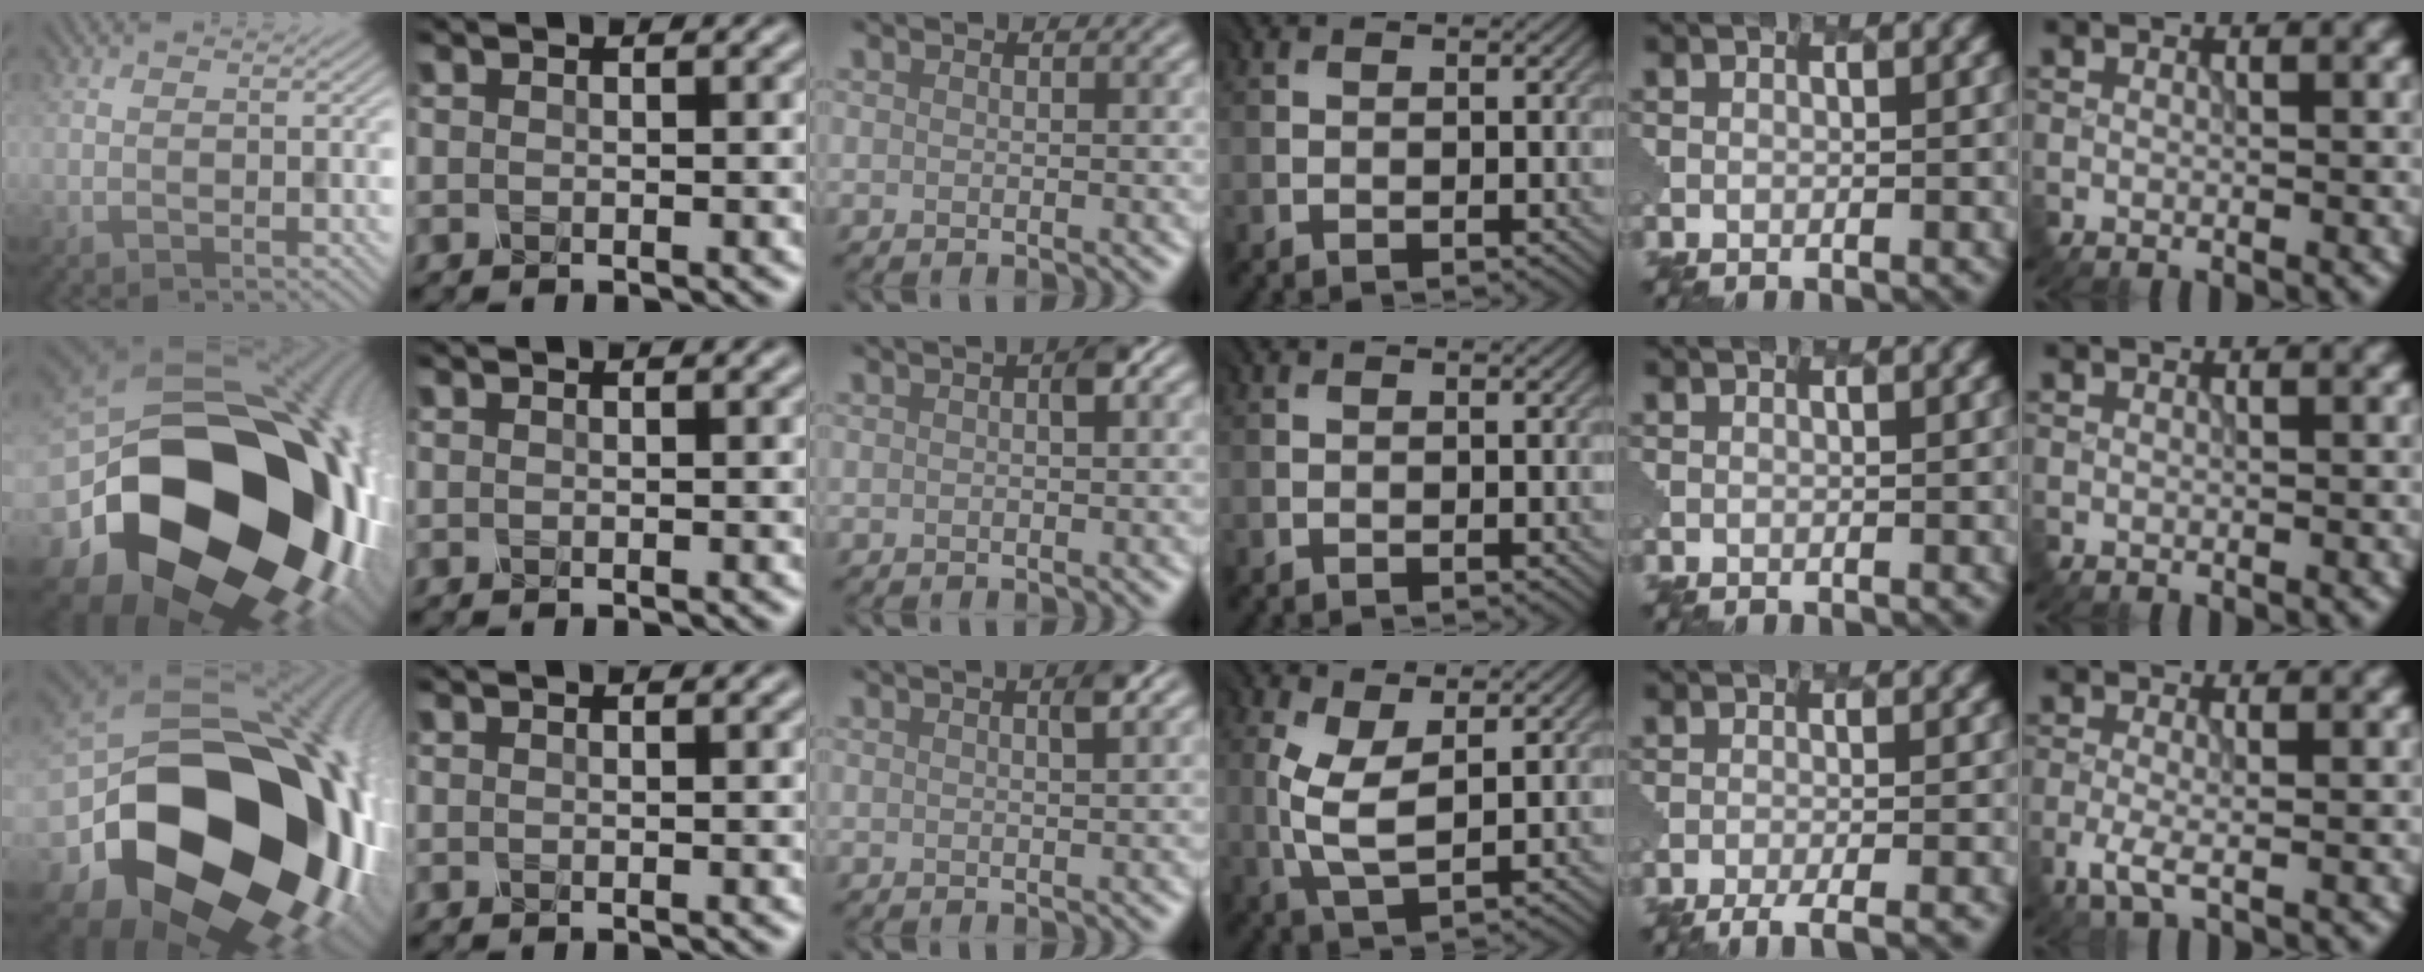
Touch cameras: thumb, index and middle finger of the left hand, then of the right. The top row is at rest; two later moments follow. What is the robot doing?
{"motion": "dispense", "object": "toothpaste"}